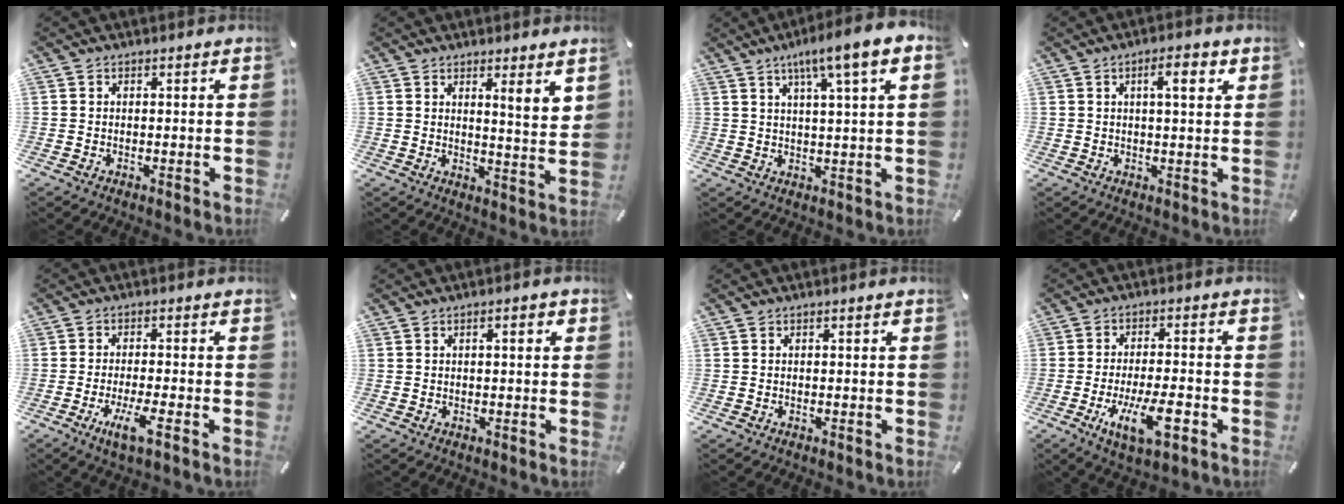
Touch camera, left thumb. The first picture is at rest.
{"total": 5.1, "force": [3.6, 0.1, 3.7], "torque": [-0.056, -0.036, 0.055]}
{"total": 8.8, "force": [4.8, 0.6, 7.4], "torque": [-0.123, -0.022, 0.078]}
{"total": 5.6, "force": [2.2, 1.4, 5.0], "torque": [-0.072, -0.007, 0.027]}
{"total": 6.7, "force": [-2.7, 1.3, 6.0], "torque": [-0.119, -0.013, -0.049]}
{"total": 2.0, "force": [0.6, 0.6, 1.8], "torque": [-0.028, 0.003, 0.006]}
{"total": 0.0}
{"total": 11.3, "force": [-4.3, 3.8, 9.7], "torque": [-0.180, -0.001, -0.076]}